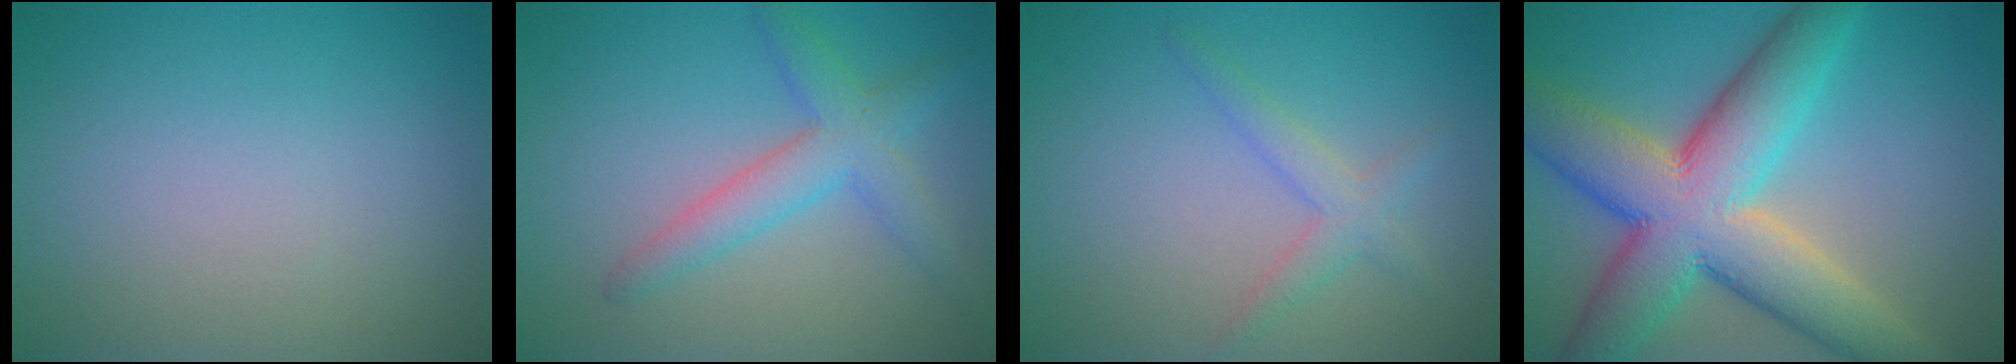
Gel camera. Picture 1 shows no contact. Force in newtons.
{"total": 3.9, "press": 3.9, "slide": 0.1}
{"total": 2.1, "press": 2.1, "slide": 0.1}
{"total": 12.0, "press": 12.0, "slide": 0.7}